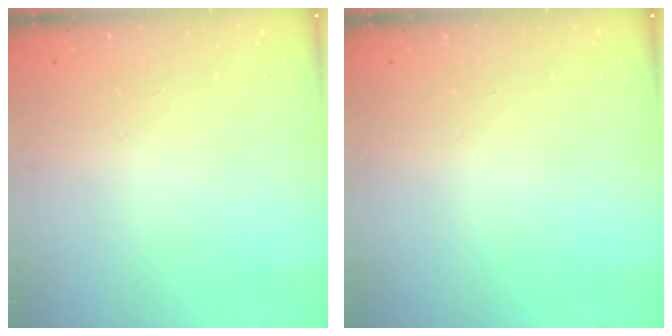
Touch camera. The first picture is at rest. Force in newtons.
{"total": 0.0}